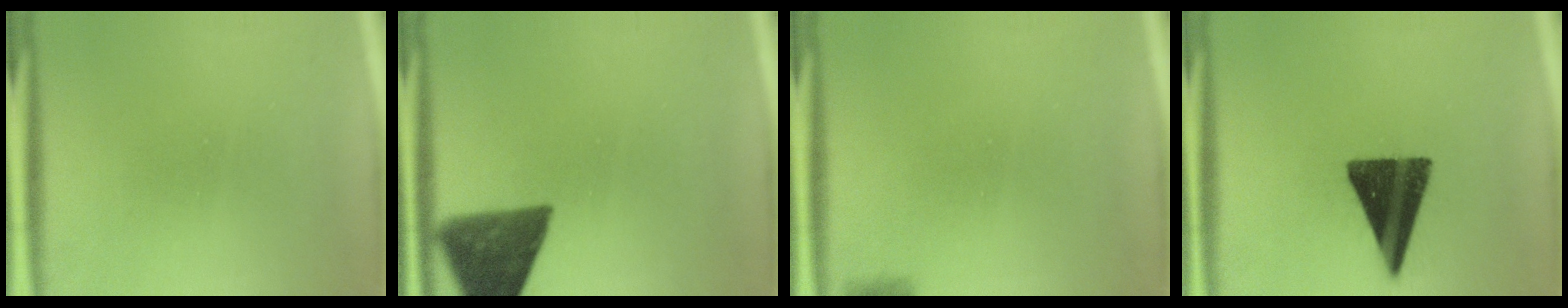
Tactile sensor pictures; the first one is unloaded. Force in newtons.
{"total": 10.4}
{"total": 2.9}
{"total": 15.1}